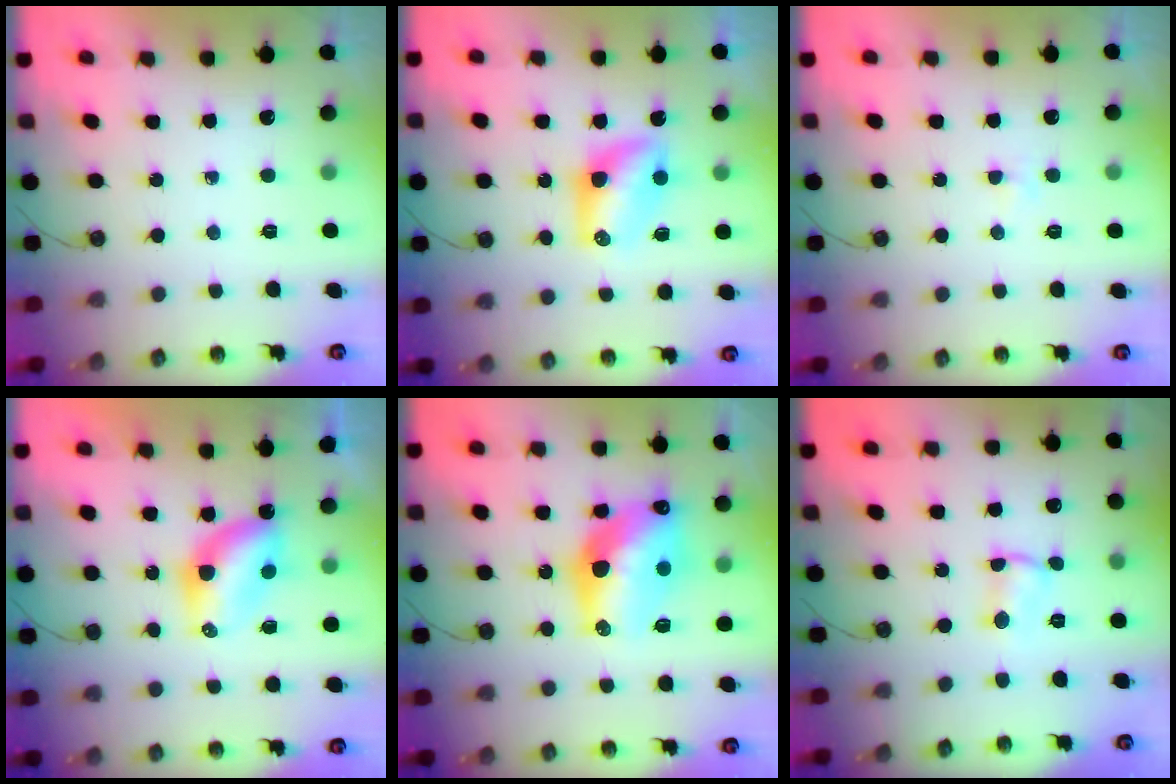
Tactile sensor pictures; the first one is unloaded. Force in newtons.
{"total": 7.7, "press": 7.5, "slide": 1.8}
{"total": 3.8, "press": 1.6, "slide": 3.4}
{"total": 6.6, "press": 6.6, "slide": 0.2}
{"total": 16.5, "press": 16.4, "slide": 1.3}
{"total": 1.9, "press": 1.9, "slide": 0.4}